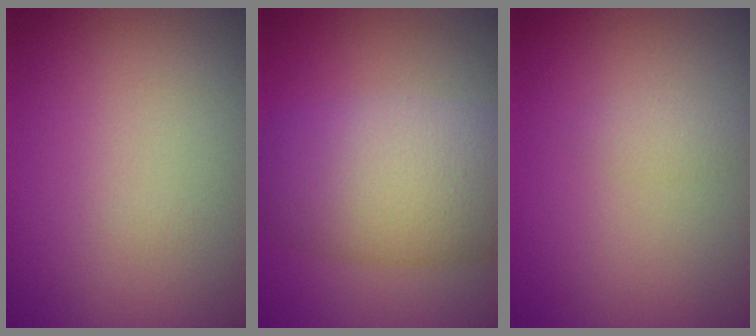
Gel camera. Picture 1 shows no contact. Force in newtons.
{"total": 8.8, "press": 8.8, "slide": 0.5}
{"total": 0.9, "press": 0.9, "slide": 0.0}